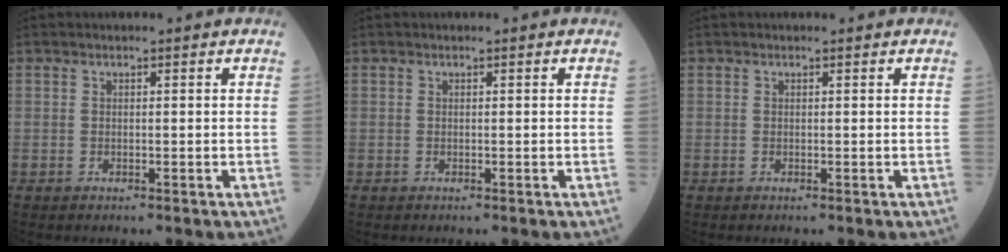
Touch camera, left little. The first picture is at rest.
{"total": 0.0}
{"total": 0.0}